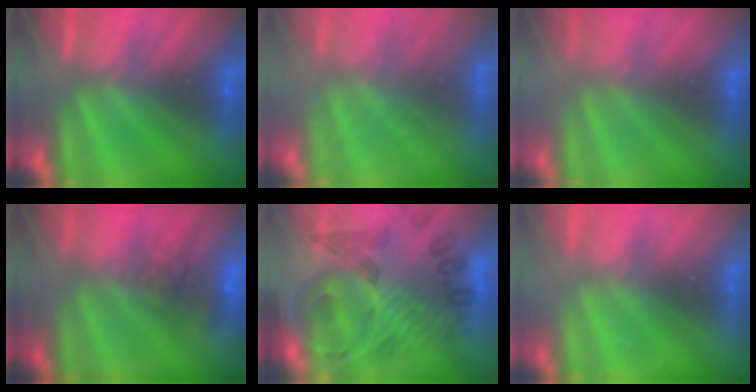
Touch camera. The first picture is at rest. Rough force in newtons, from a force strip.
{"total": 2.9}
{"total": 2.8}
{"total": 4.5}
{"total": 6.0}
{"total": 2.3}